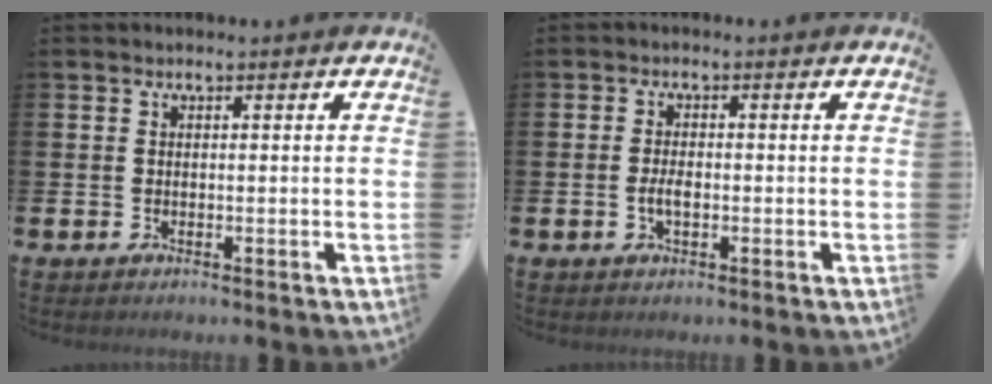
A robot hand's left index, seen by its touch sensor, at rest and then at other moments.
{"total": 2.2, "force": [-0.5, 1.0, 1.9], "torque": [-0.033, 0.000, -0.010]}